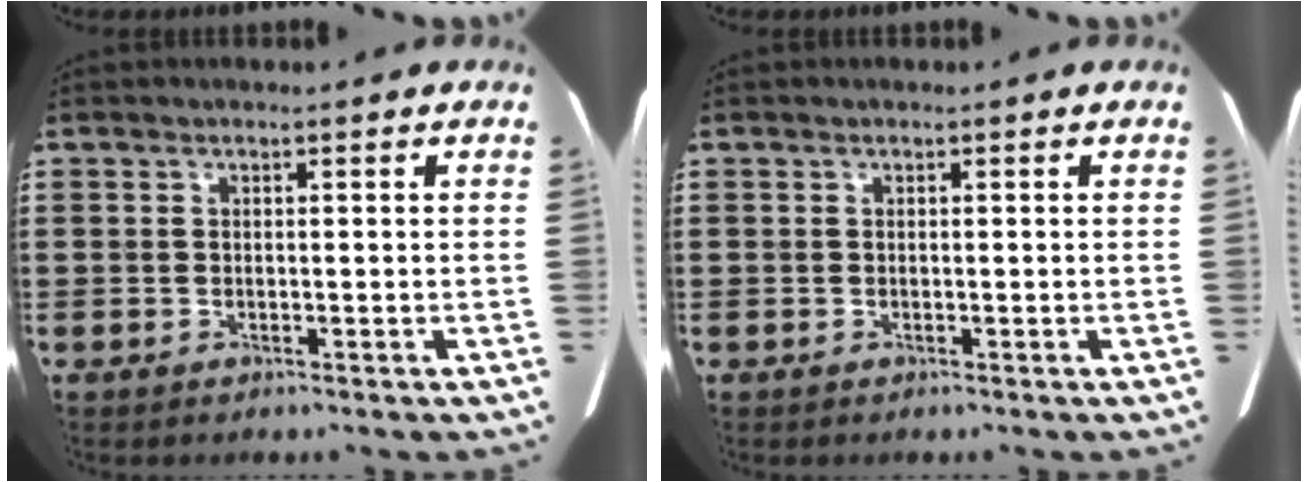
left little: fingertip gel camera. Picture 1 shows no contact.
{"total": 0.0}